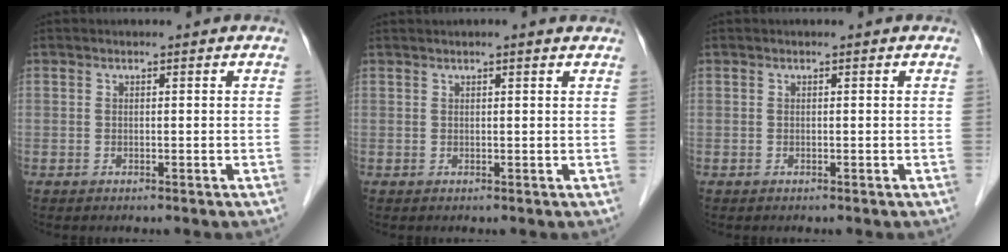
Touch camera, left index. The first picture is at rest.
{"total": 2.6, "force": [2.2, 0.1, 1.3], "torque": [-0.018, 0.022, 0.030]}
{"total": 0.0}